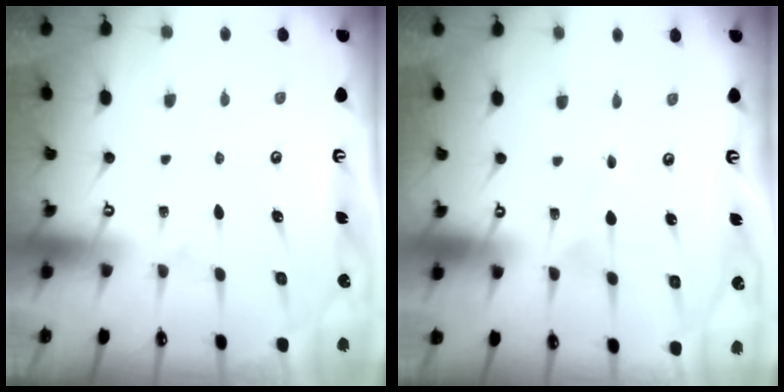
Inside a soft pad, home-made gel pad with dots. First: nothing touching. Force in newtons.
{"total": 1.5, "press": 1.5, "slide": 0.1}